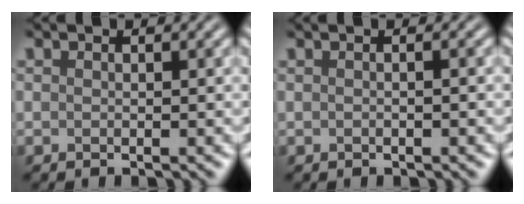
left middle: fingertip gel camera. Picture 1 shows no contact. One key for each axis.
{"total": 2.6, "fx": 0.7, "fy": 1.5, "fz": 2.0, "tx": -0.014, "ty": 0.017, "tz": -0.017}